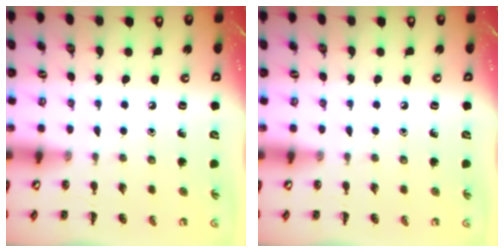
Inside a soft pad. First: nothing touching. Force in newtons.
{"total": 0.0}